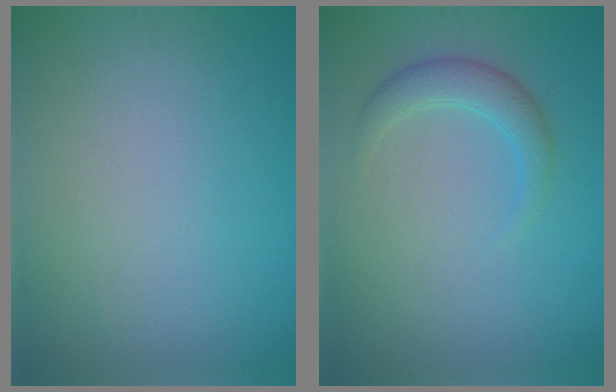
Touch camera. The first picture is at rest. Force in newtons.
{"total": 2.4, "press": 2.4, "slide": 0.1}